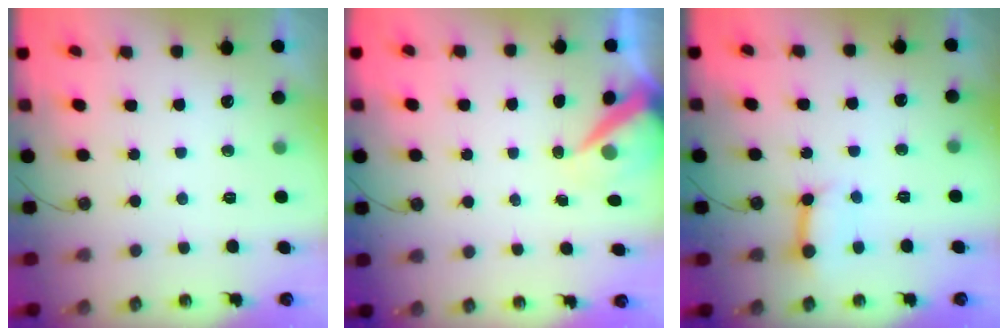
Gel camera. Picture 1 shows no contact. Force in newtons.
{"total": 6.1, "press": 6.1, "slide": 0.6}
{"total": 8.2, "press": 8.1, "slide": 0.9}